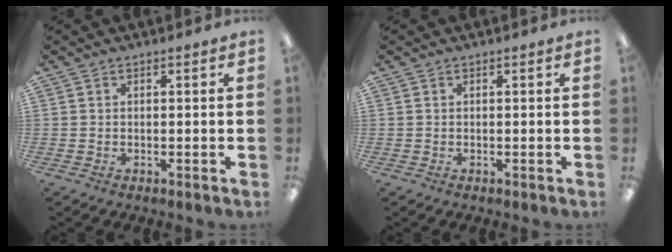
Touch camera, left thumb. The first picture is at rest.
{"total": 0.0}